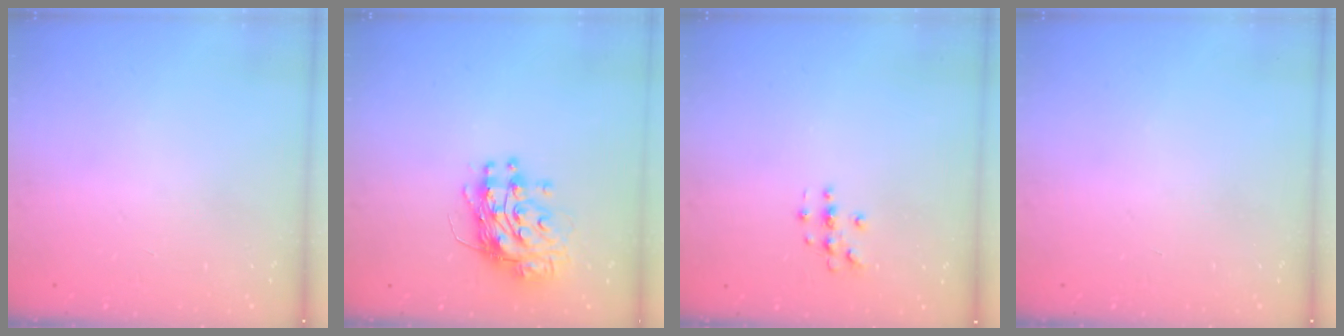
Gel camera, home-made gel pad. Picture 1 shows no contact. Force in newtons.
{"total": 11.5, "press": 11.4, "slide": 1.3}
{"total": 2.9, "press": 2.9, "slide": 0.3}
{"total": 0.0}